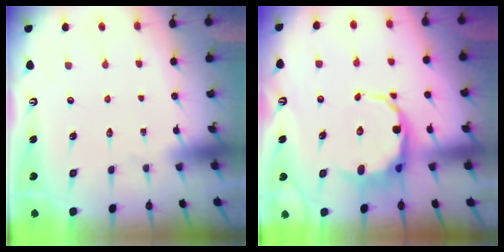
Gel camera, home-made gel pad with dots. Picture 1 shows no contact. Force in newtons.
{"total": 9.5, "press": 9.2, "slide": 2.5}